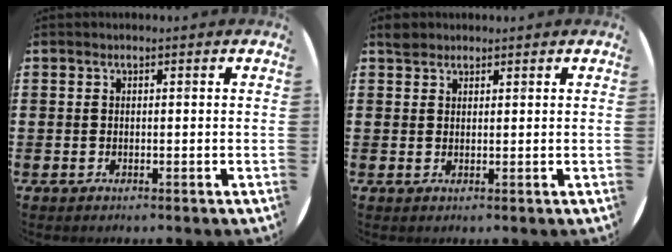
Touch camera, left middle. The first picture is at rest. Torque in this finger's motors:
{"motor_torque": [0.45, -0.38, 0.00, 0.00]}